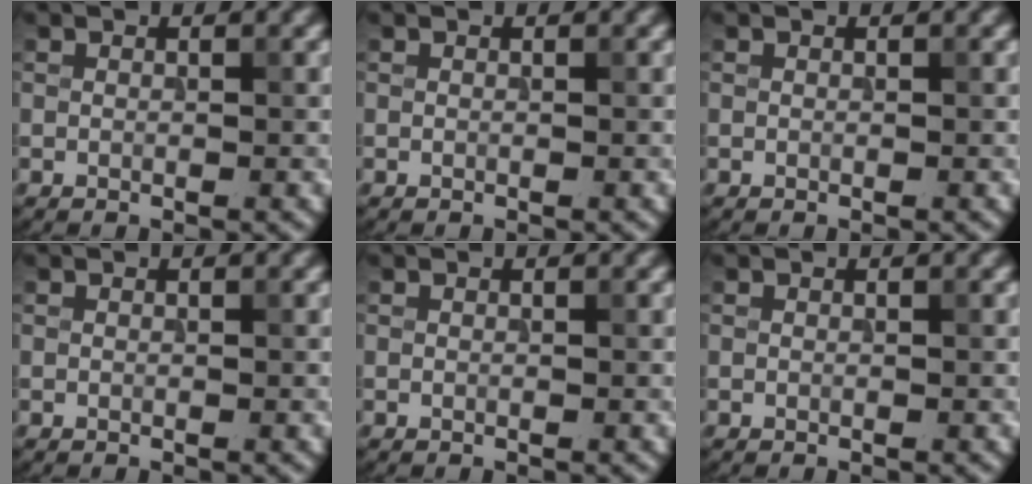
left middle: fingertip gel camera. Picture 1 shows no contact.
{"total": 0.0}
{"total": 0.0}
{"total": 0.0}
{"total": 0.0}
{"total": 0.0}